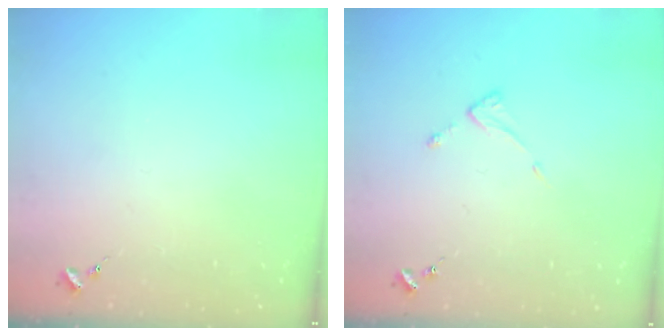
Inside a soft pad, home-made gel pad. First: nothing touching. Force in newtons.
{"total": 4.1, "press": 4.0, "slide": 0.4}